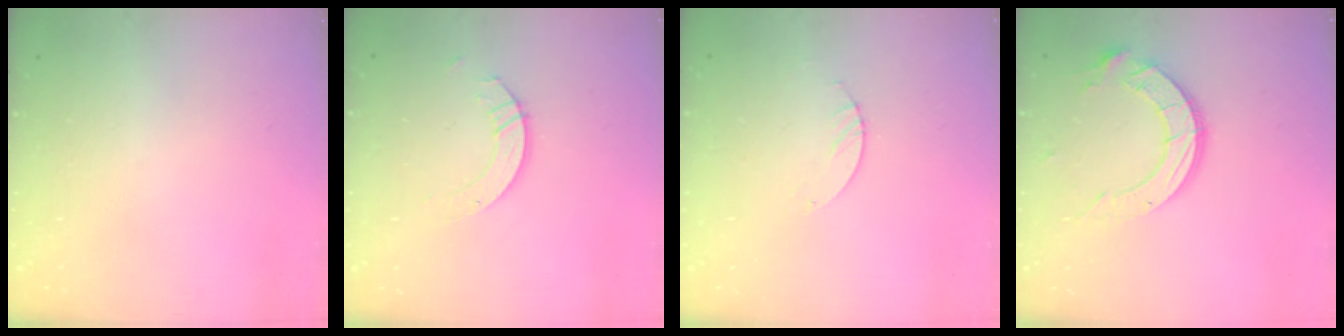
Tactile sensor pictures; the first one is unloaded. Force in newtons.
{"total": 4.0, "press": 4.0, "slide": 0.3}
{"total": 0.9, "press": 0.8, "slide": 0.2}
{"total": 12.9, "press": 12.8, "slide": 1.4}